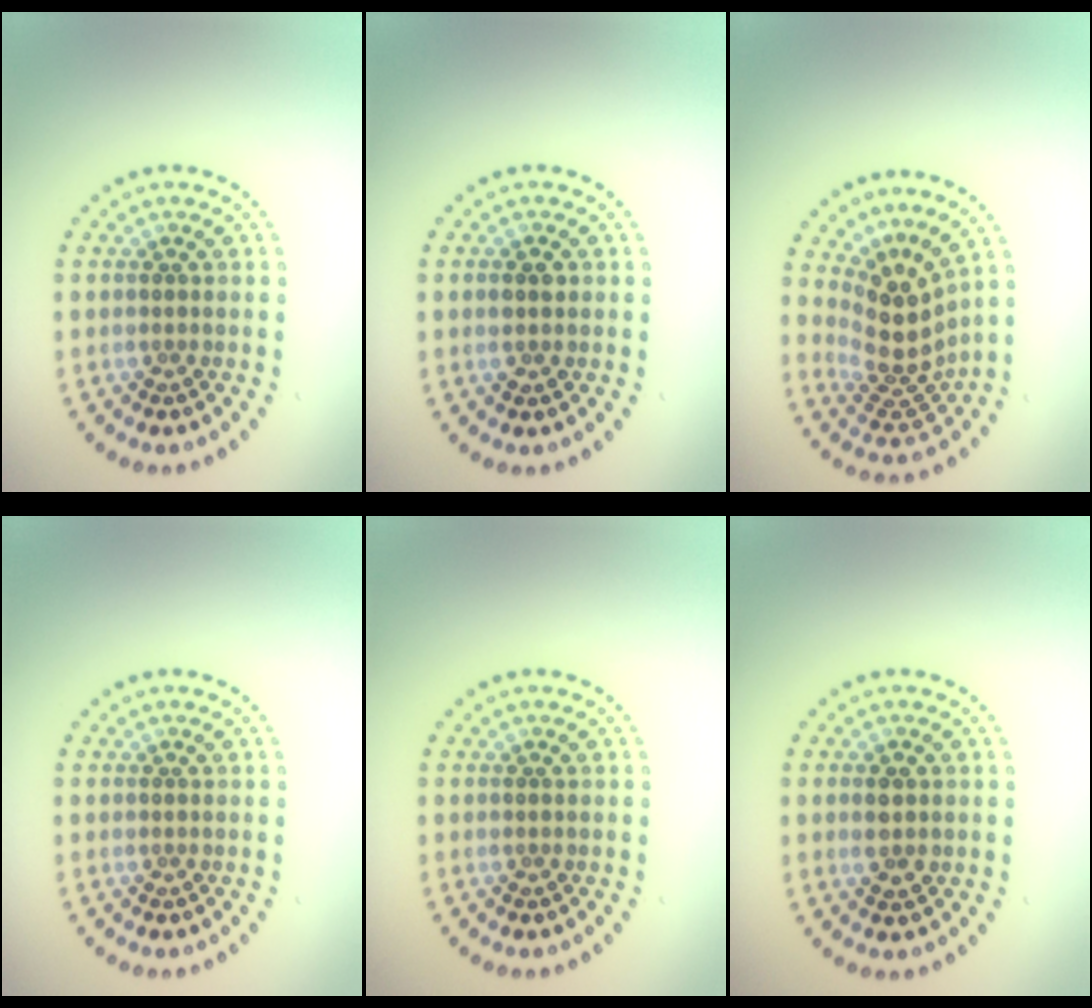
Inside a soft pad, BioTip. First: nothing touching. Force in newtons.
{"total": 1.3, "press": 1.3, "slide": 0.1}
{"total": 4.5, "press": 3.2, "slide": 3.1}
{"total": 0.0}
{"total": 0.0}
{"total": 1.7, "press": 1.7, "slide": 0.2}